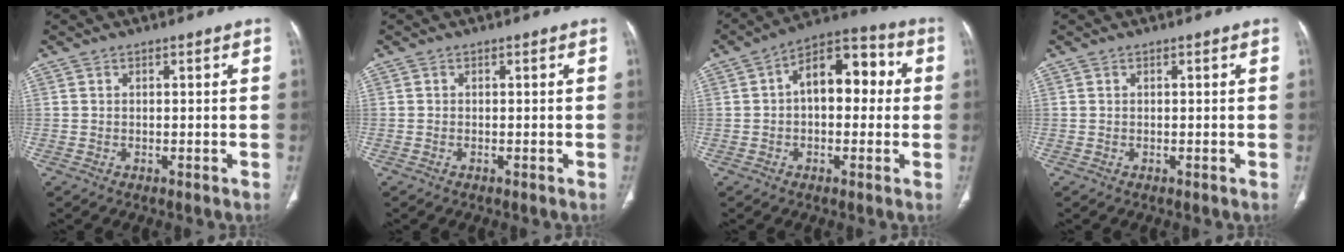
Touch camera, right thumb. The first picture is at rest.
{"total": 0.0}
{"total": 12.4, "force": [1.3, 7.4, 9.9], "torque": [-0.115, 0.039, 0.007]}
{"total": 0.0}